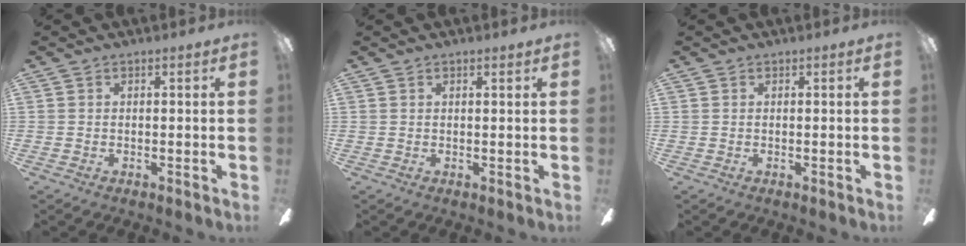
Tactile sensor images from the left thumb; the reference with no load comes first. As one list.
[{"total": 1.2, "force": [0.7, 0.1, 0.9], "torque": [-0.021, -0.001, 0.013]}, {"total": 0.0}]